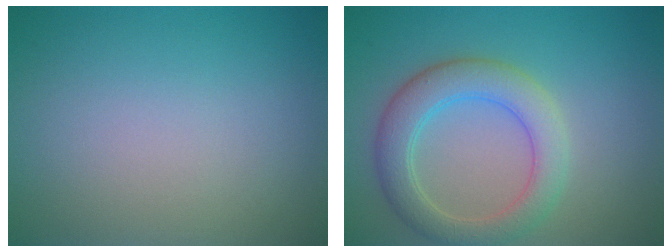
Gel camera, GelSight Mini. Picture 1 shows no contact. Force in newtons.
{"total": 4.8, "press": 4.8, "slide": 0.6}